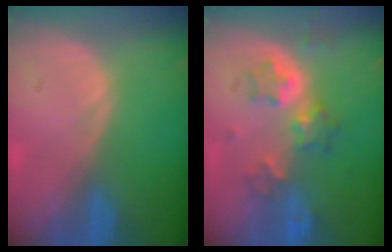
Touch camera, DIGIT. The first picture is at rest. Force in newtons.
{"total": 6.5, "press": 5.7, "slide": 3.2}